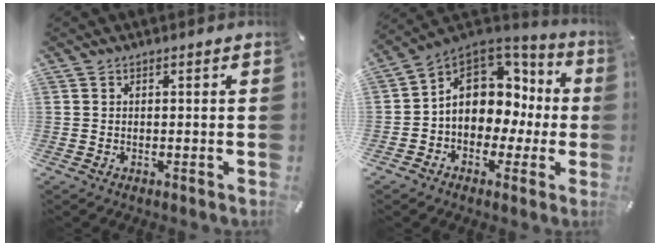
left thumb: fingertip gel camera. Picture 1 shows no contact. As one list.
[{"total": 11.6, "force": [1.9, 9.7, 6.1], "torque": [-0.105, -0.012, 0.039]}]